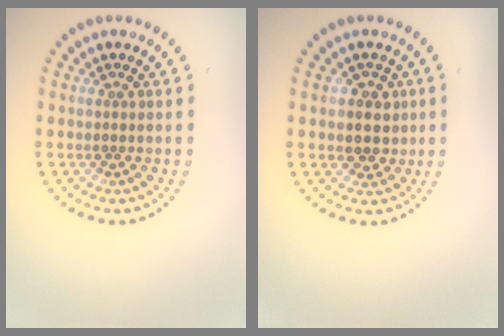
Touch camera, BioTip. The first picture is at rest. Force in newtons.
{"total": 2.8, "press": 2.6, "slide": 0.9}